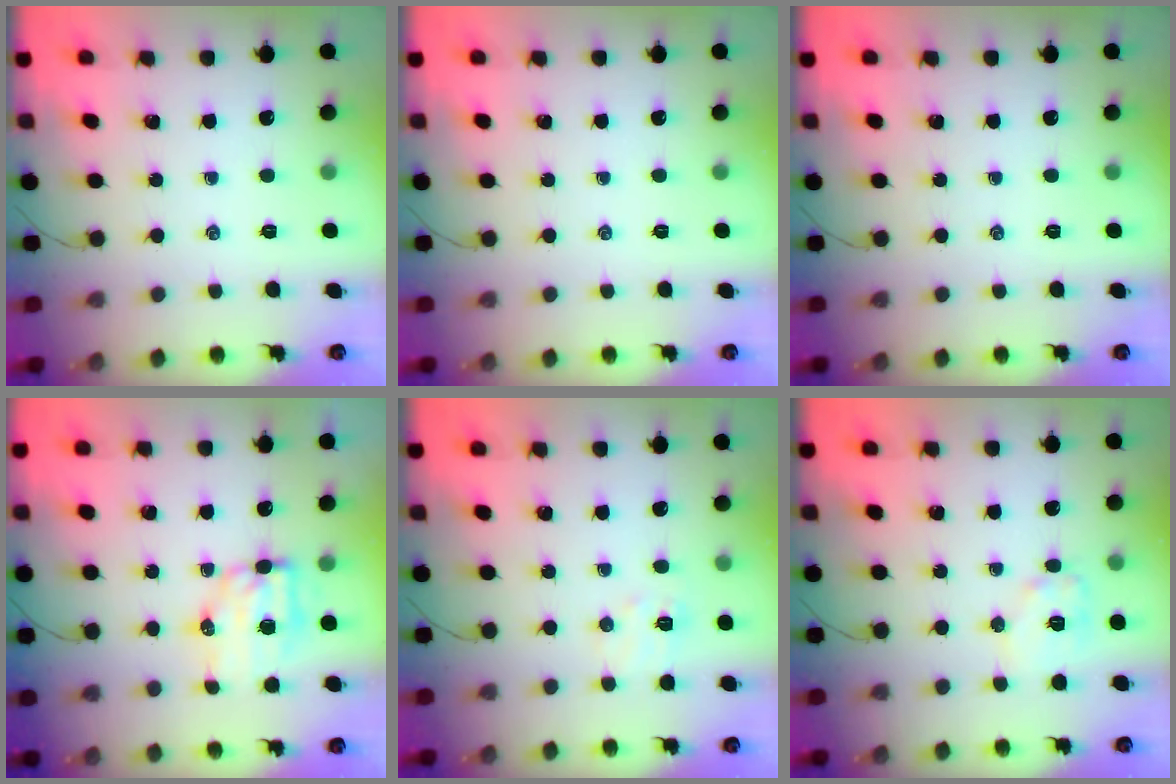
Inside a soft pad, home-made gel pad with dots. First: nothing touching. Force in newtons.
{"total": 0.0}
{"total": 0.0}
{"total": 7.4, "press": 7.3, "slide": 0.7}
{"total": 5.9, "press": 5.8, "slide": 1.3}
{"total": 8.4, "press": 8.4, "slide": 0.4}